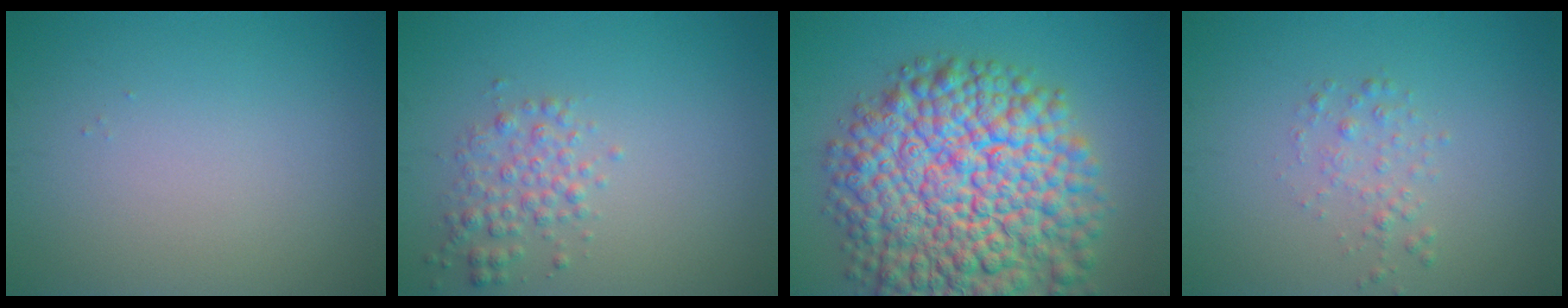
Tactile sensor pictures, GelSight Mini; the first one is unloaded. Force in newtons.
{"total": 2.4, "press": 2.4, "slide": 0.0}
{"total": 15.7, "press": 15.6, "slide": 0.7}
{"total": 1.4, "press": 1.4, "slide": 0.1}